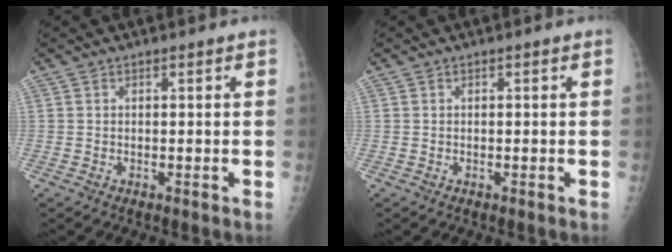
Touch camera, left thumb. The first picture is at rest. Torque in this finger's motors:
{"motor_torque": [-0.04, -0.01, -0.01, 0.01, 0.00]}